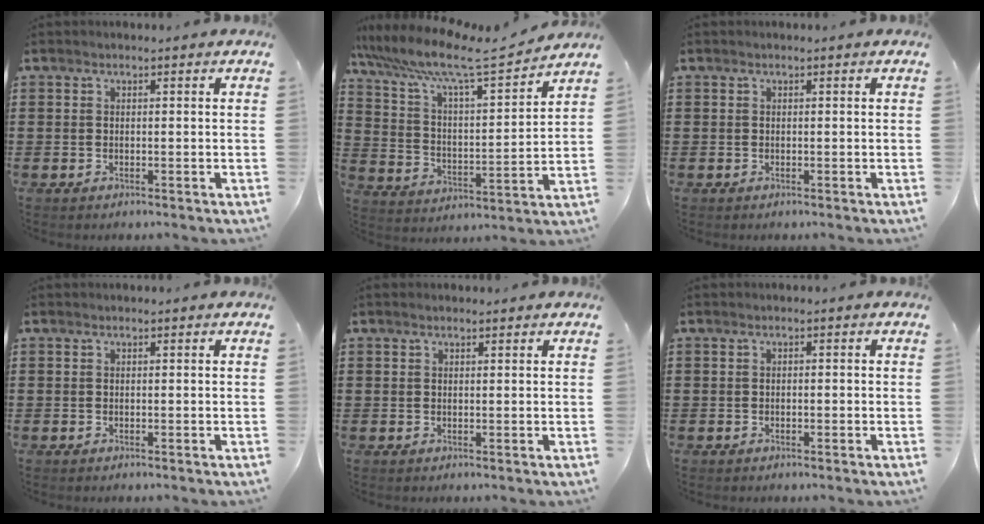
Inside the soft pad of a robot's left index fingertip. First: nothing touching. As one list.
[{"total": 8.8, "force": [7.2, 0.8, 5.0], "torque": [-0.126, -0.045, 0.115]}, {"total": 0.0}, {"total": 0.0}, {"total": 0.7, "force": [0.6, 0.2, 0.4], "torque": [-0.008, 0.002, 0.012]}, {"total": 0.6, "force": [-0.5, 0.3, 0.3], "torque": [-0.008, -0.002, -0.009]}]